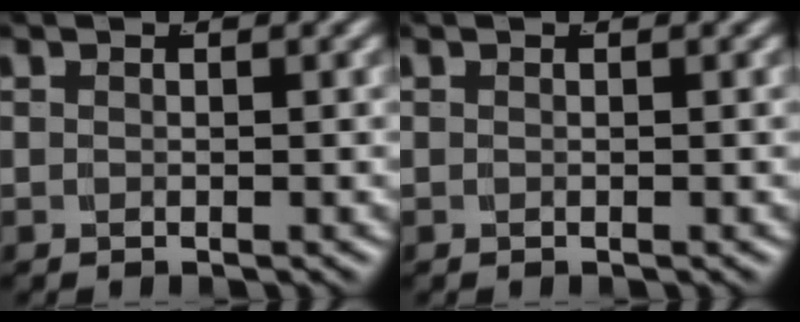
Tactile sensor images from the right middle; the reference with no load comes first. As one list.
[{"total": 0.0}]